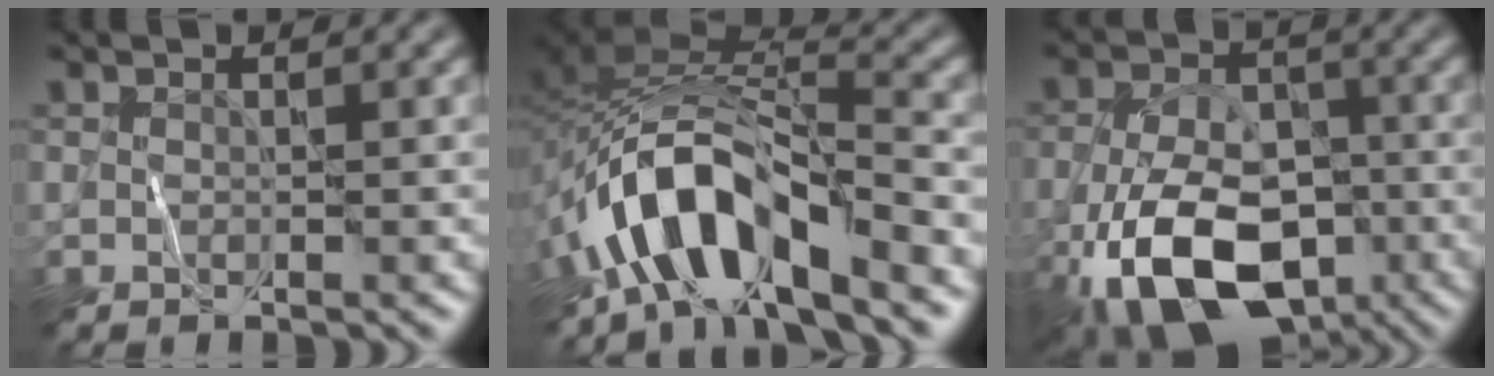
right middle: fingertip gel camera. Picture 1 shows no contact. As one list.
[{"total": 9.0, "force": [-5.5, 3.4, 6.4], "torque": [-0.103, 0.009, -0.105]}, {"total": 14.2, "force": [-6.3, 8.0, 9.9], "torque": [-0.186, -0.029, -0.111]}]